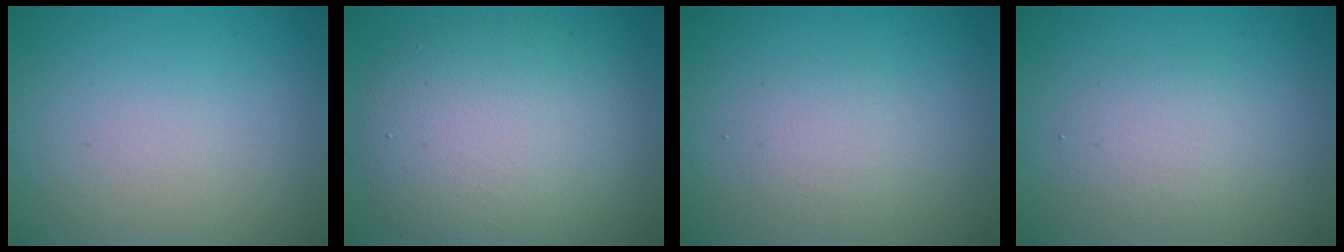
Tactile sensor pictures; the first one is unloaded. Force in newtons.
{"total": 7.7, "press": 7.6, "slide": 0.6}
{"total": 1.6, "press": 1.6, "slide": 0.1}
{"total": 1.9, "press": 1.9, "slide": 0.1}